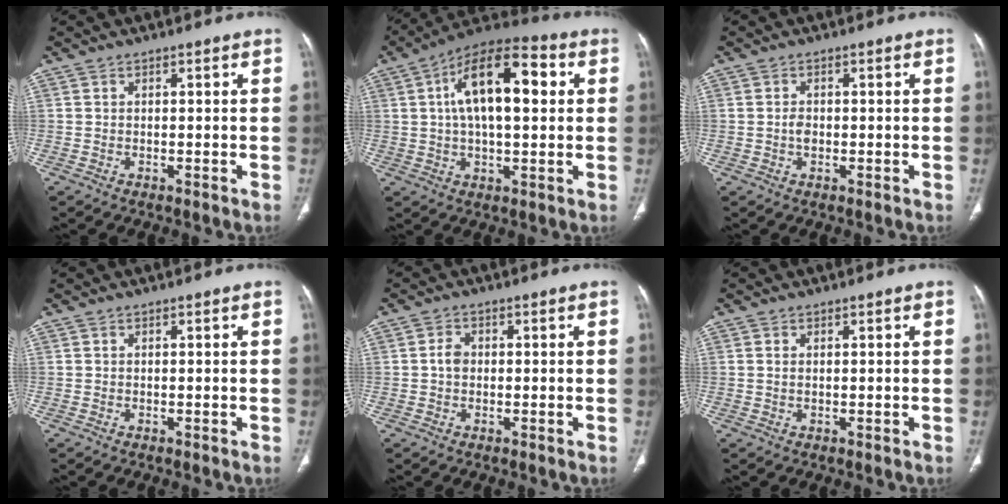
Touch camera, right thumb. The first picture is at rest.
{"total": 17.1, "force": [3.6, 7.8, 14.8], "torque": [-0.230, 0.023, 0.051]}
{"total": 1.8, "force": [-0.2, 1.2, 1.3], "torque": [-0.022, 0.003, -0.004]}
{"total": 0.0}
{"total": 2.3, "force": [0.0, 1.8, 1.5], "torque": [-0.021, 0.008, -0.005]}
{"total": 0.7, "force": [0.2, 0.4, 0.5], "torque": [-0.015, 0.002, 0.006]}